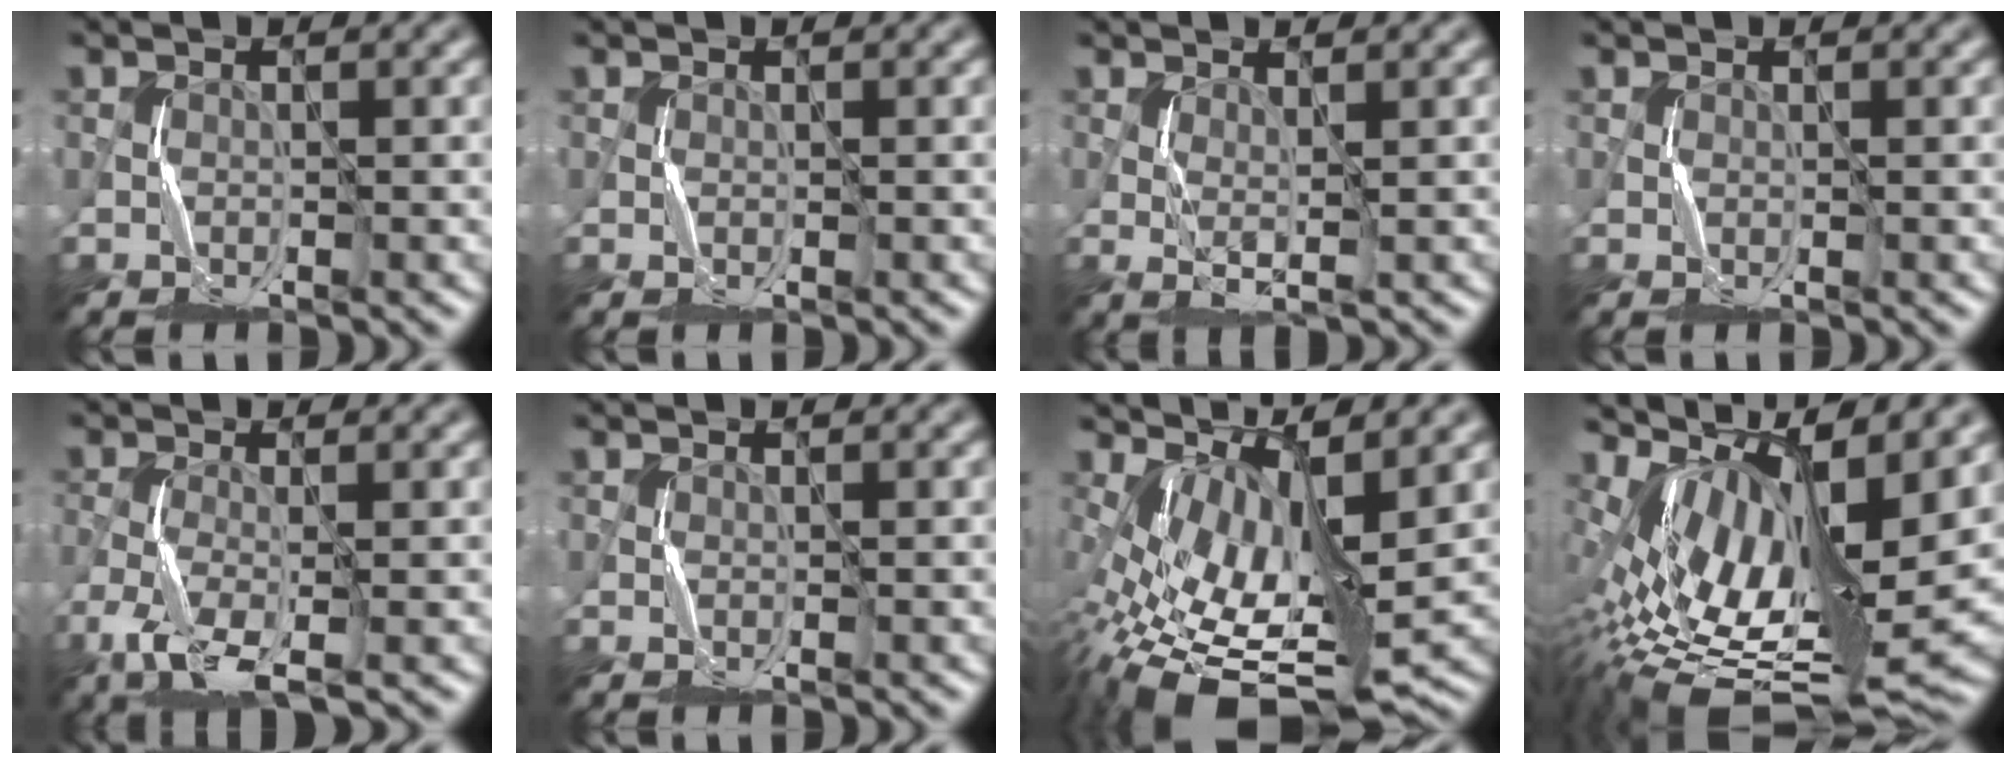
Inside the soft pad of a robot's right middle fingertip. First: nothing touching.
{"total": 0.0}
{"total": 1.6, "force": [0.7, 0.3, 1.5], "torque": [-0.030, -0.005, 0.016]}
{"total": 0.0}
{"total": 4.7, "force": [-2.3, 1.5, 3.8], "torque": [-0.089, -0.007, -0.052]}
{"total": 0.0}
{"total": 10.1, "force": [-0.4, 4.1, 9.2], "torque": [-0.171, -0.017, 0.007]}
{"total": 14.5, "force": [2.2, 5.7, 13.2], "torque": [-0.232, 0.000, 0.059]}